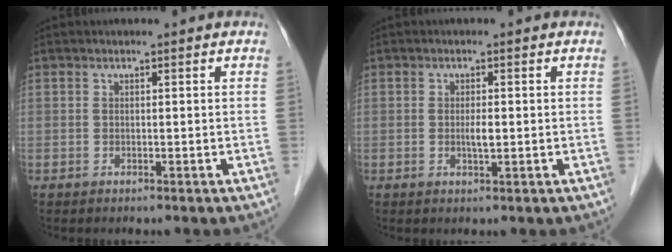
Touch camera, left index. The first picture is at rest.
{"total": 1.8, "force": [-0.2, 0.3, 1.7], "torque": [-0.035, -0.002, -0.003]}